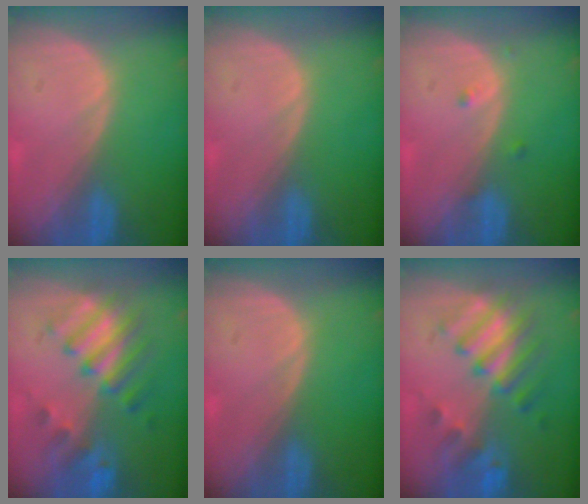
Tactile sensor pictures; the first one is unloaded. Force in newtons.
{"total": 0.0}
{"total": 1.1, "press": 1.1, "slide": 0.1}
{"total": 7.8, "press": 7.6, "slide": 1.8}
{"total": 0.0}
{"total": 7.8, "press": 7.6, "slide": 1.8}